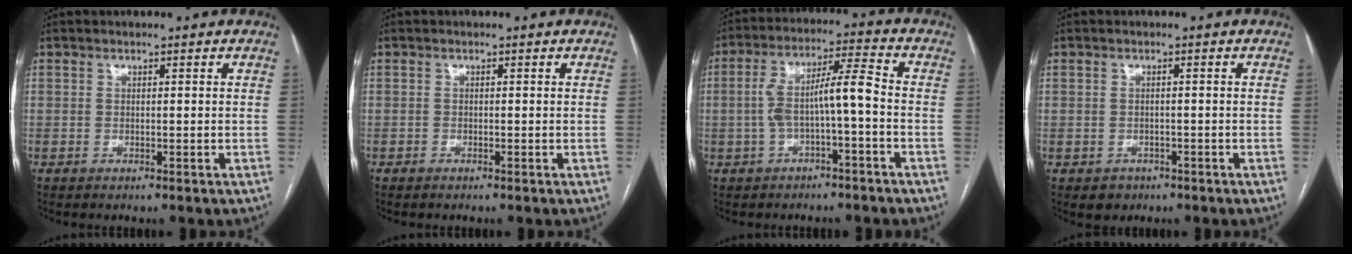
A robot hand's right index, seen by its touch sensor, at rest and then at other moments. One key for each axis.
{"total": 0.0}
{"total": 8.1, "fx": -1.4, "fy": 1.0, "fz": 7.9, "tx": -0.148, "ty": 0.036, "tz": -0.023}
{"total": 2.4, "fx": -1.2, "fy": 2.1, "fz": 0.3, "tx": 0.000, "ty": 0.007, "tz": -0.011}